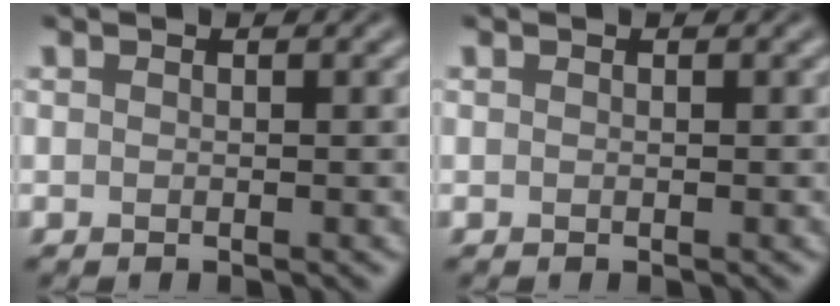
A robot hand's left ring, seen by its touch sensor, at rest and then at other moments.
{"total": 0.0}